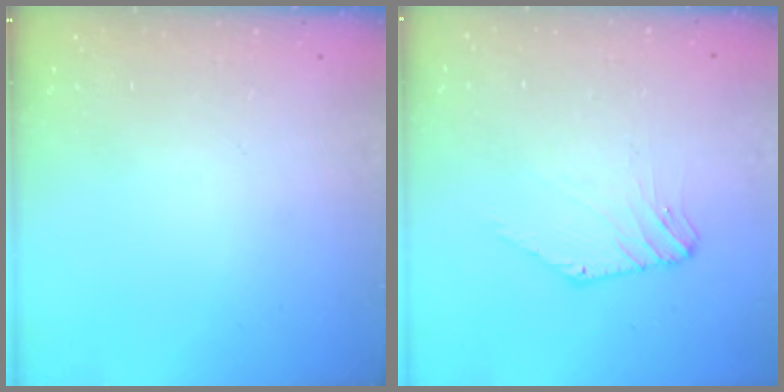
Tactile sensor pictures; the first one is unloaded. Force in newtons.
{"total": 2.0, "press": 2.0, "slide": 0.5}